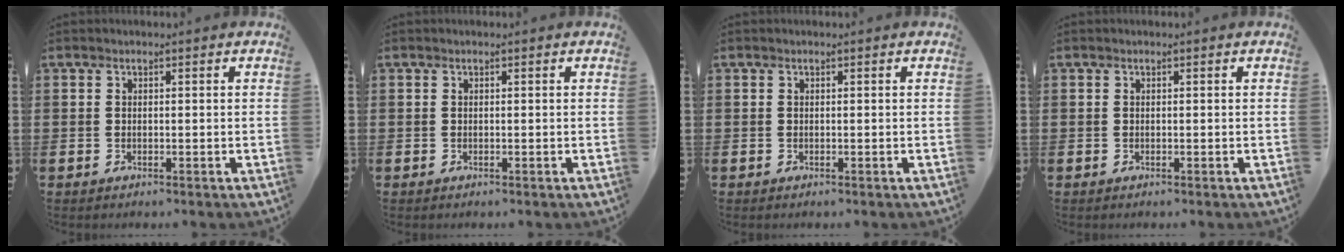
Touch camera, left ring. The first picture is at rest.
{"total": 0.0}
{"total": 0.0}
{"total": 0.0}